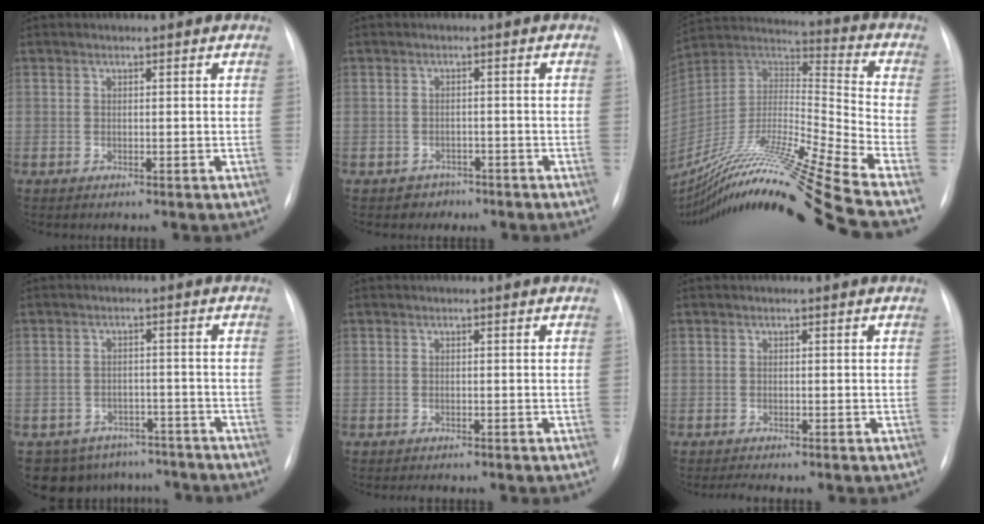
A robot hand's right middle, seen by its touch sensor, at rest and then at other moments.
{"total": 2.3, "force": [-1.5, 1.7, -0.3], "torque": [0.000, 0.009, -0.022]}
{"total": 27.9, "force": [-22.1, -2.8, 16.8], "torque": [-0.297, -0.032, -0.394]}
{"total": 10.1, "force": [-8.3, 5.7, 1.1], "torque": [-0.012, 0.019, -0.098]}
{"total": 1.0, "force": [-0.9, 0.3, 0.3], "torque": [-0.006, -0.003, -0.011]}
{"total": 1.0, "force": [-0.9, -0.2, 0.4], "torque": [-0.014, -0.005, -0.016]}